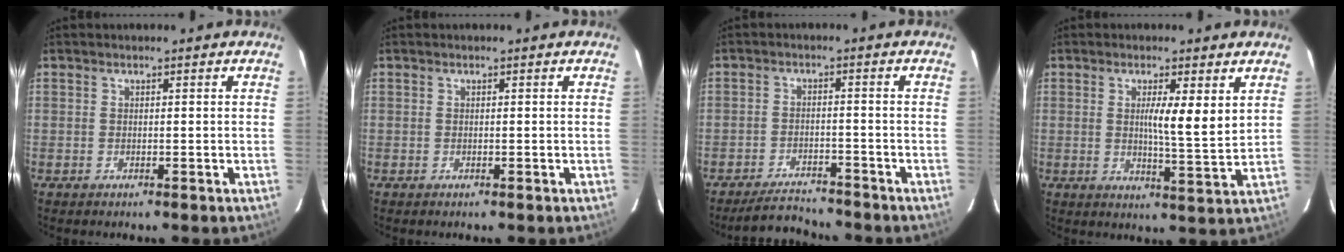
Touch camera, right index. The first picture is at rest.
{"total": 0.0}
{"total": 5.2, "force": [-5.1, 1.1, 0.3], "torque": [-0.007, -0.006, -0.084]}
{"total": 6.4, "force": [2.0, 0.3, 6.0], "torque": [-0.096, -0.011, 0.030]}